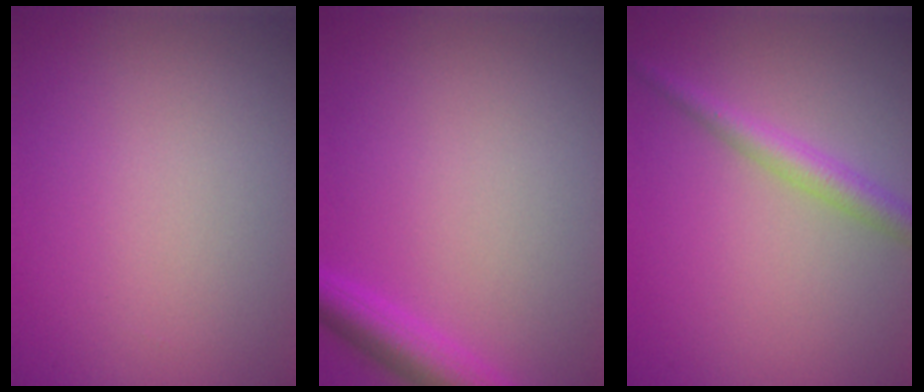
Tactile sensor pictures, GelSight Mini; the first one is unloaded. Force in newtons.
{"total": 3.4, "press": 3.4, "slide": 0.2}
{"total": 2.6, "press": 2.6, "slide": 0.0}